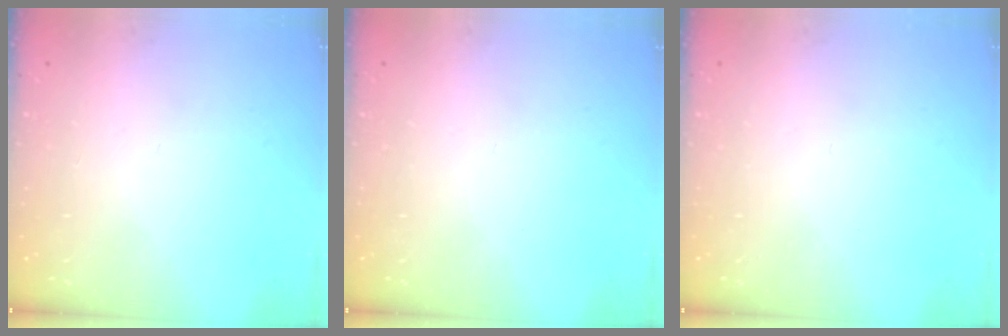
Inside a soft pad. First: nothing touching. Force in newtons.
{"total": 0.0}
{"total": 0.0}